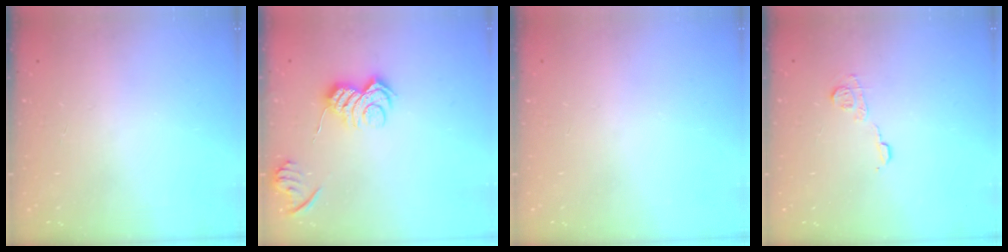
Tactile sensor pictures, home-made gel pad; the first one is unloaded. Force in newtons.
{"total": 10.7, "press": 10.7, "slide": 0.3}
{"total": 0.0}
{"total": 7.0, "press": 7.0, "slide": 0.4}